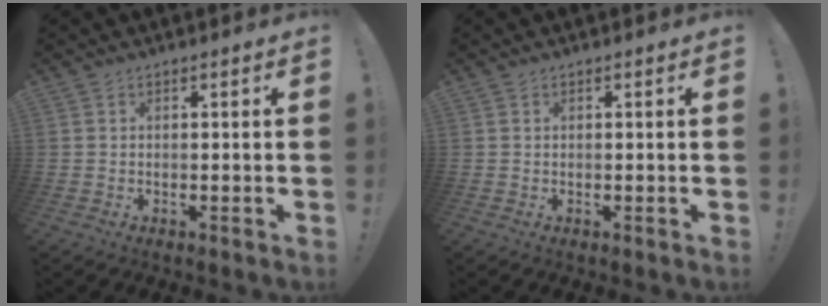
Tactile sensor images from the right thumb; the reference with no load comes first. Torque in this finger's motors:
{"motor_torque": [-0.05, 0.12, 0.14, -0.14, -0.01]}